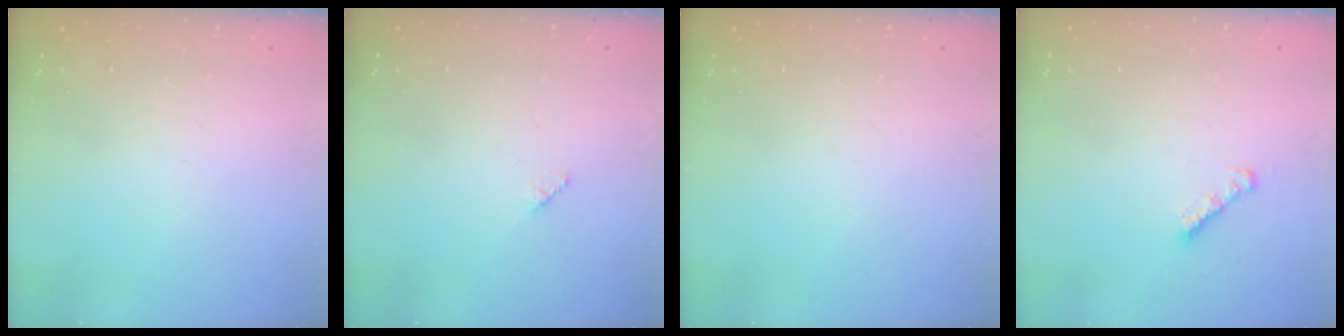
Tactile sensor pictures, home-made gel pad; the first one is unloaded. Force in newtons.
{"total": 1.9, "press": 1.9, "slide": 0.3}
{"total": 0.0}
{"total": 2.3, "press": 2.3, "slide": 0.4}